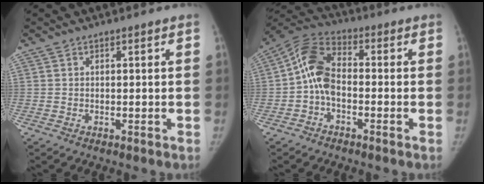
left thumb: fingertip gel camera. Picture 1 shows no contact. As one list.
[{"total": 8.7, "force": [-1.4, 5.4, 6.6], "torque": [-0.122, 0.031, -0.041]}]